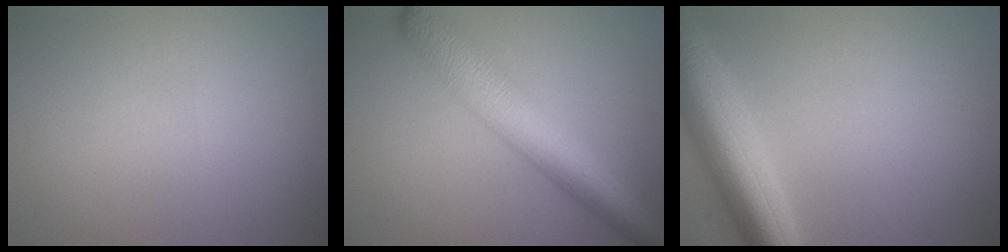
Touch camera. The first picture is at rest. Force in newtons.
{"total": 7.1, "press": 7.1, "slide": 0.1}
{"total": 7.0, "press": 6.9, "slide": 0.4}